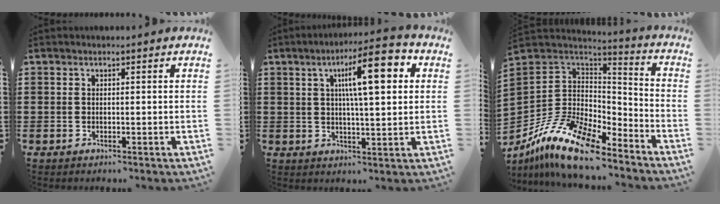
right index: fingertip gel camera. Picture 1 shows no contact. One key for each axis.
{"total": 11.0, "fx": 3.3, "fy": 2.5, "fz": 10.1, "tx": -0.169, "ty": -0.001, "tz": 0.046}
{"total": 13.4, "fx": -9.4, "fy": 6.7, "fz": 6.9, "tx": -0.168, "ty": 0.018, "tz": -0.179}